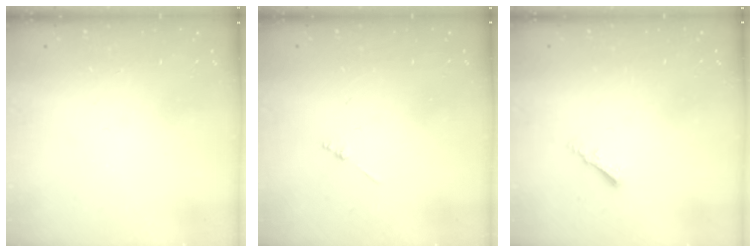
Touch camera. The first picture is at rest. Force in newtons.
{"total": 0.8, "press": 0.8, "slide": 0.2}
{"total": 2.2, "press": 2.2, "slide": 0.4}